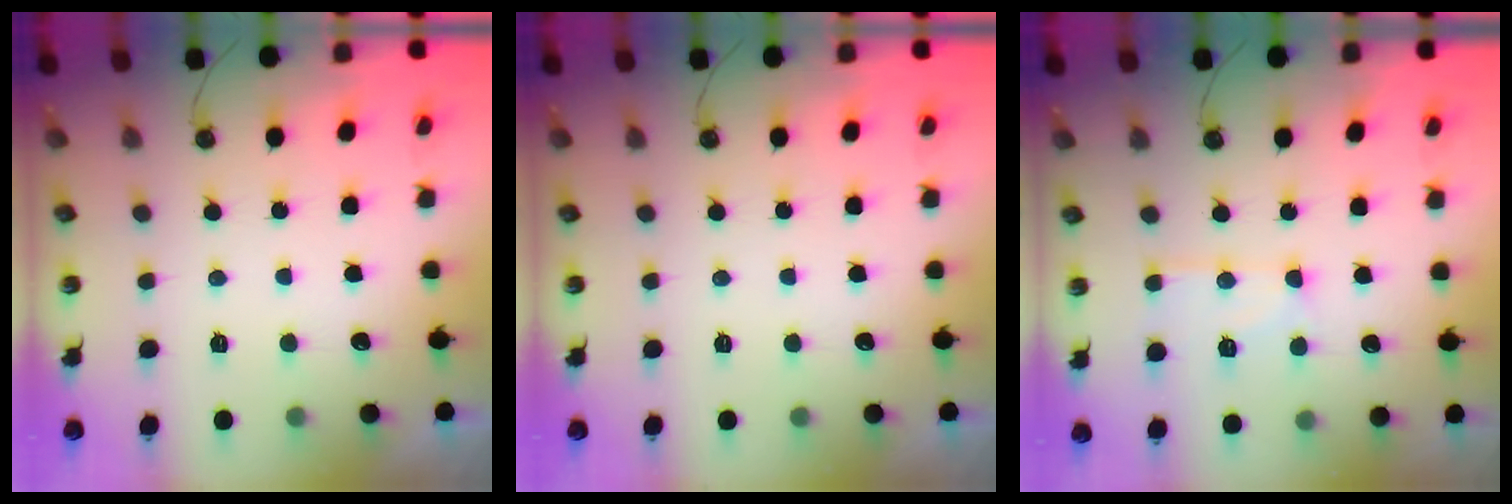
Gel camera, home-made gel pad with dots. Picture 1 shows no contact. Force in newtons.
{"total": 0.0}
{"total": 11.3, "press": 11.2, "slide": 1.1}